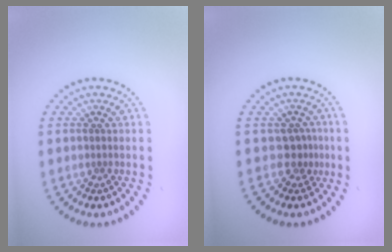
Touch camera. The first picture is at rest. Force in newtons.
{"total": 1.9, "press": 1.3, "slide": 1.3}